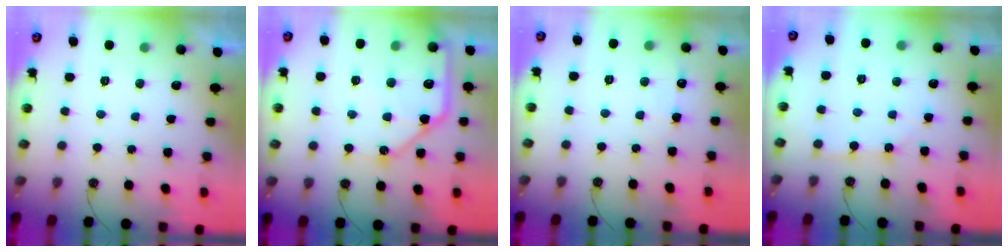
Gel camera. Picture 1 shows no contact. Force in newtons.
{"total": 13.1, "press": 13.1, "slide": 0.8}
{"total": 5.3, "press": 5.3, "slide": 0.6}
{"total": 2.1, "press": 2.1, "slide": 0.3}